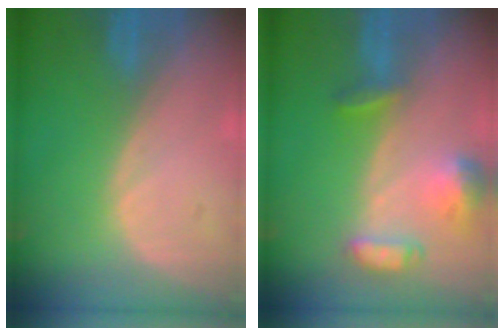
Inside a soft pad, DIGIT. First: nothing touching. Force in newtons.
{"total": 6.5, "press": 6.3, "slide": 1.8}